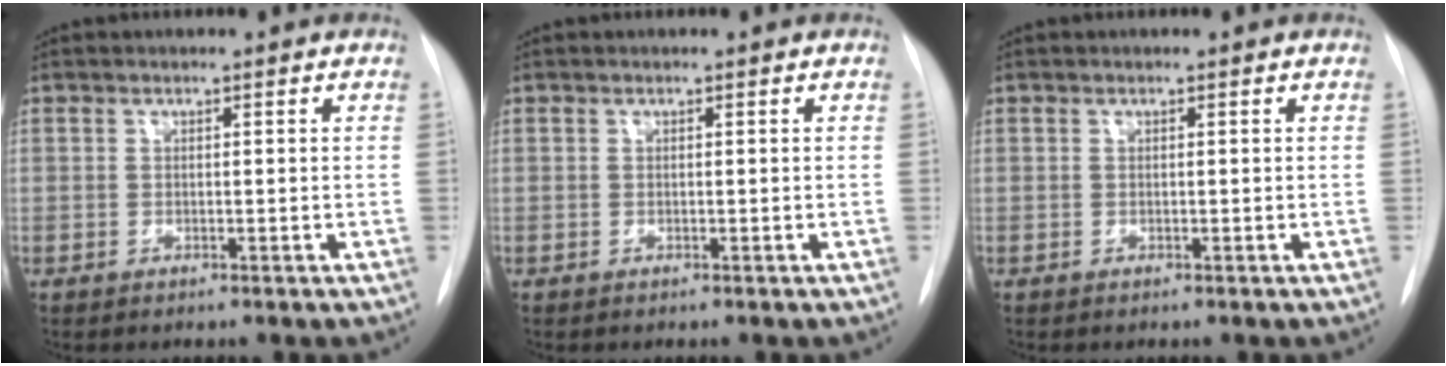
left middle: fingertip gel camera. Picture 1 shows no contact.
{"total": 0.0}
{"total": 0.0}